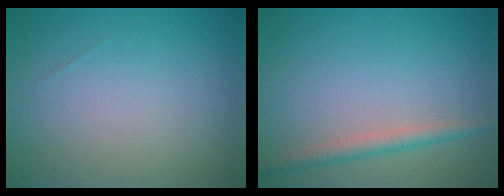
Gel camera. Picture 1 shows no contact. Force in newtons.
{"total": 2.1, "press": 2.1, "slide": 0.0}